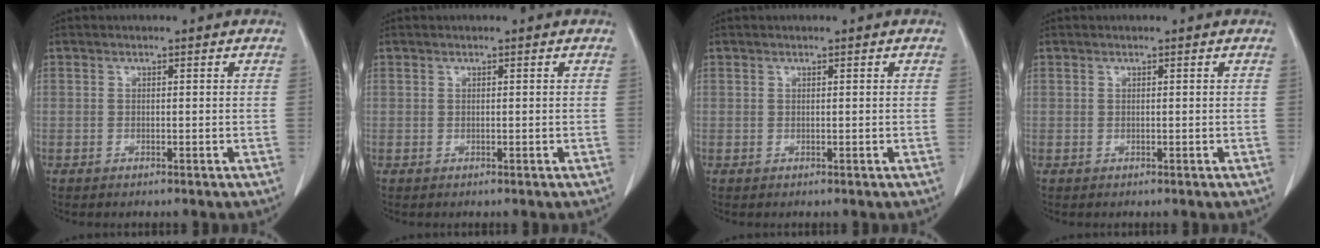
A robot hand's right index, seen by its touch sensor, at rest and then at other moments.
{"total": 0.0}
{"total": 0.0}
{"total": 0.0}